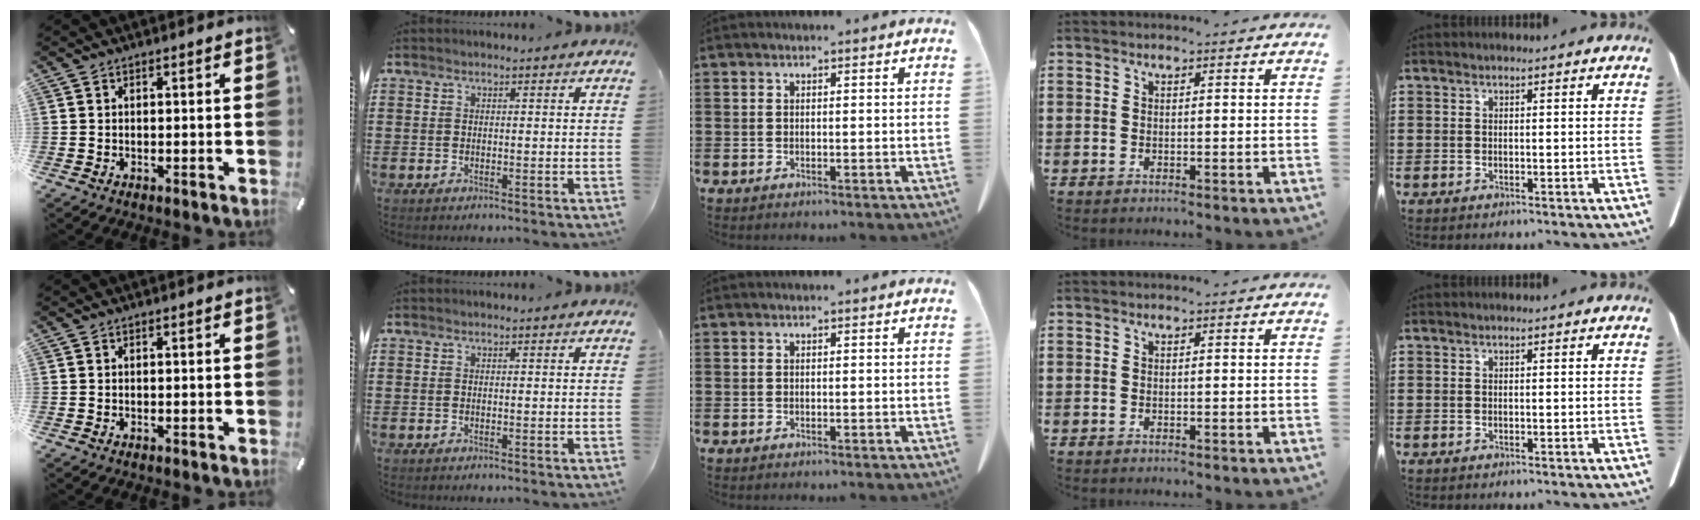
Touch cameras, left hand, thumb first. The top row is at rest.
{}